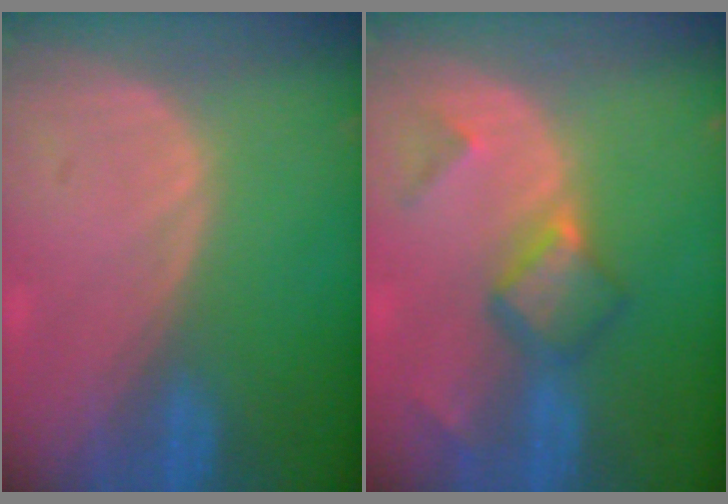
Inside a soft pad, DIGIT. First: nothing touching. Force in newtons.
{"total": 5.5, "press": 5.0, "slide": 2.2}